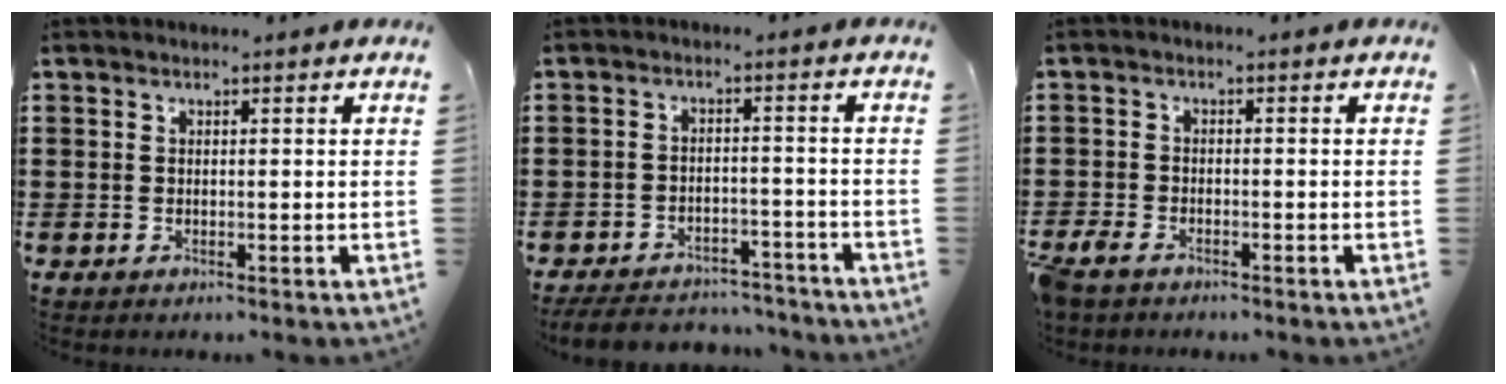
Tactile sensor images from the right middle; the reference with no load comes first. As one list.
[{"total": 5.3, "force": [-5.2, 0.6, 0.7], "torque": [-0.023, 0.009, -0.103]}, {"total": 1.8, "force": [-1.5, 0.6, 0.6], "torque": [-0.030, -0.004, -0.035]}]